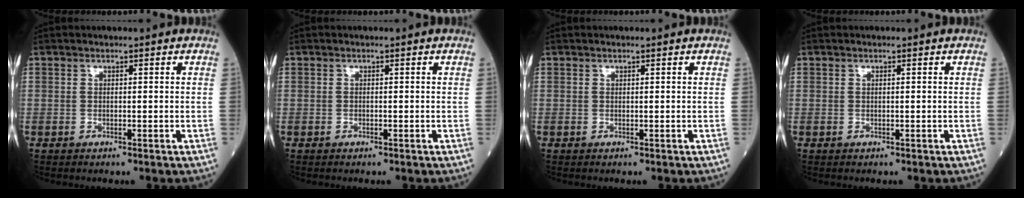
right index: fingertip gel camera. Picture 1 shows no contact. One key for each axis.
{"total": 0.0}
{"total": 0.0}
{"total": 0.0}